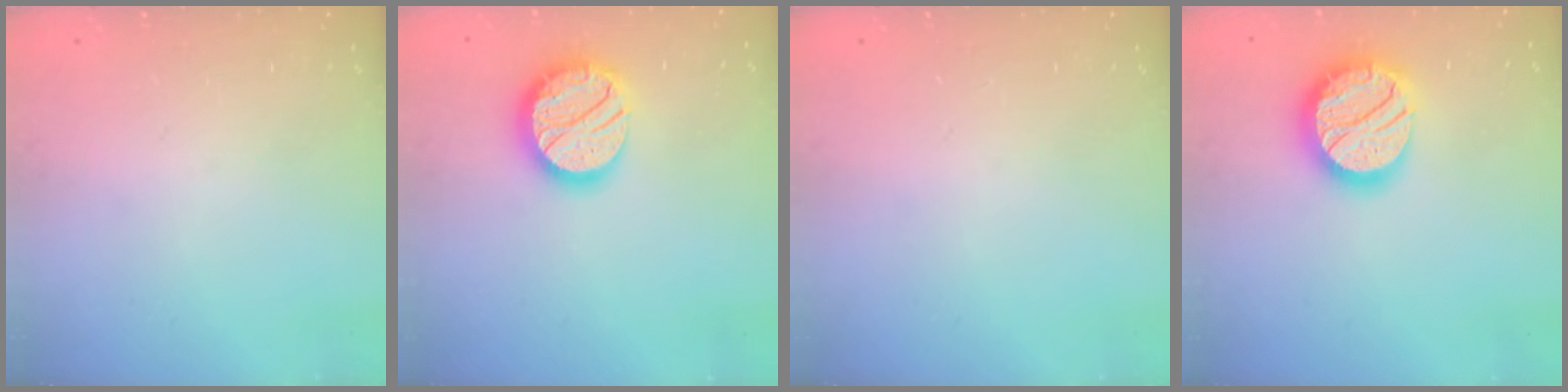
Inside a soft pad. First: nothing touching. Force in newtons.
{"total": 17.9, "press": 17.9, "slide": 1.1}
{"total": 0.0}
{"total": 20.2, "press": 20.2, "slide": 1.7}